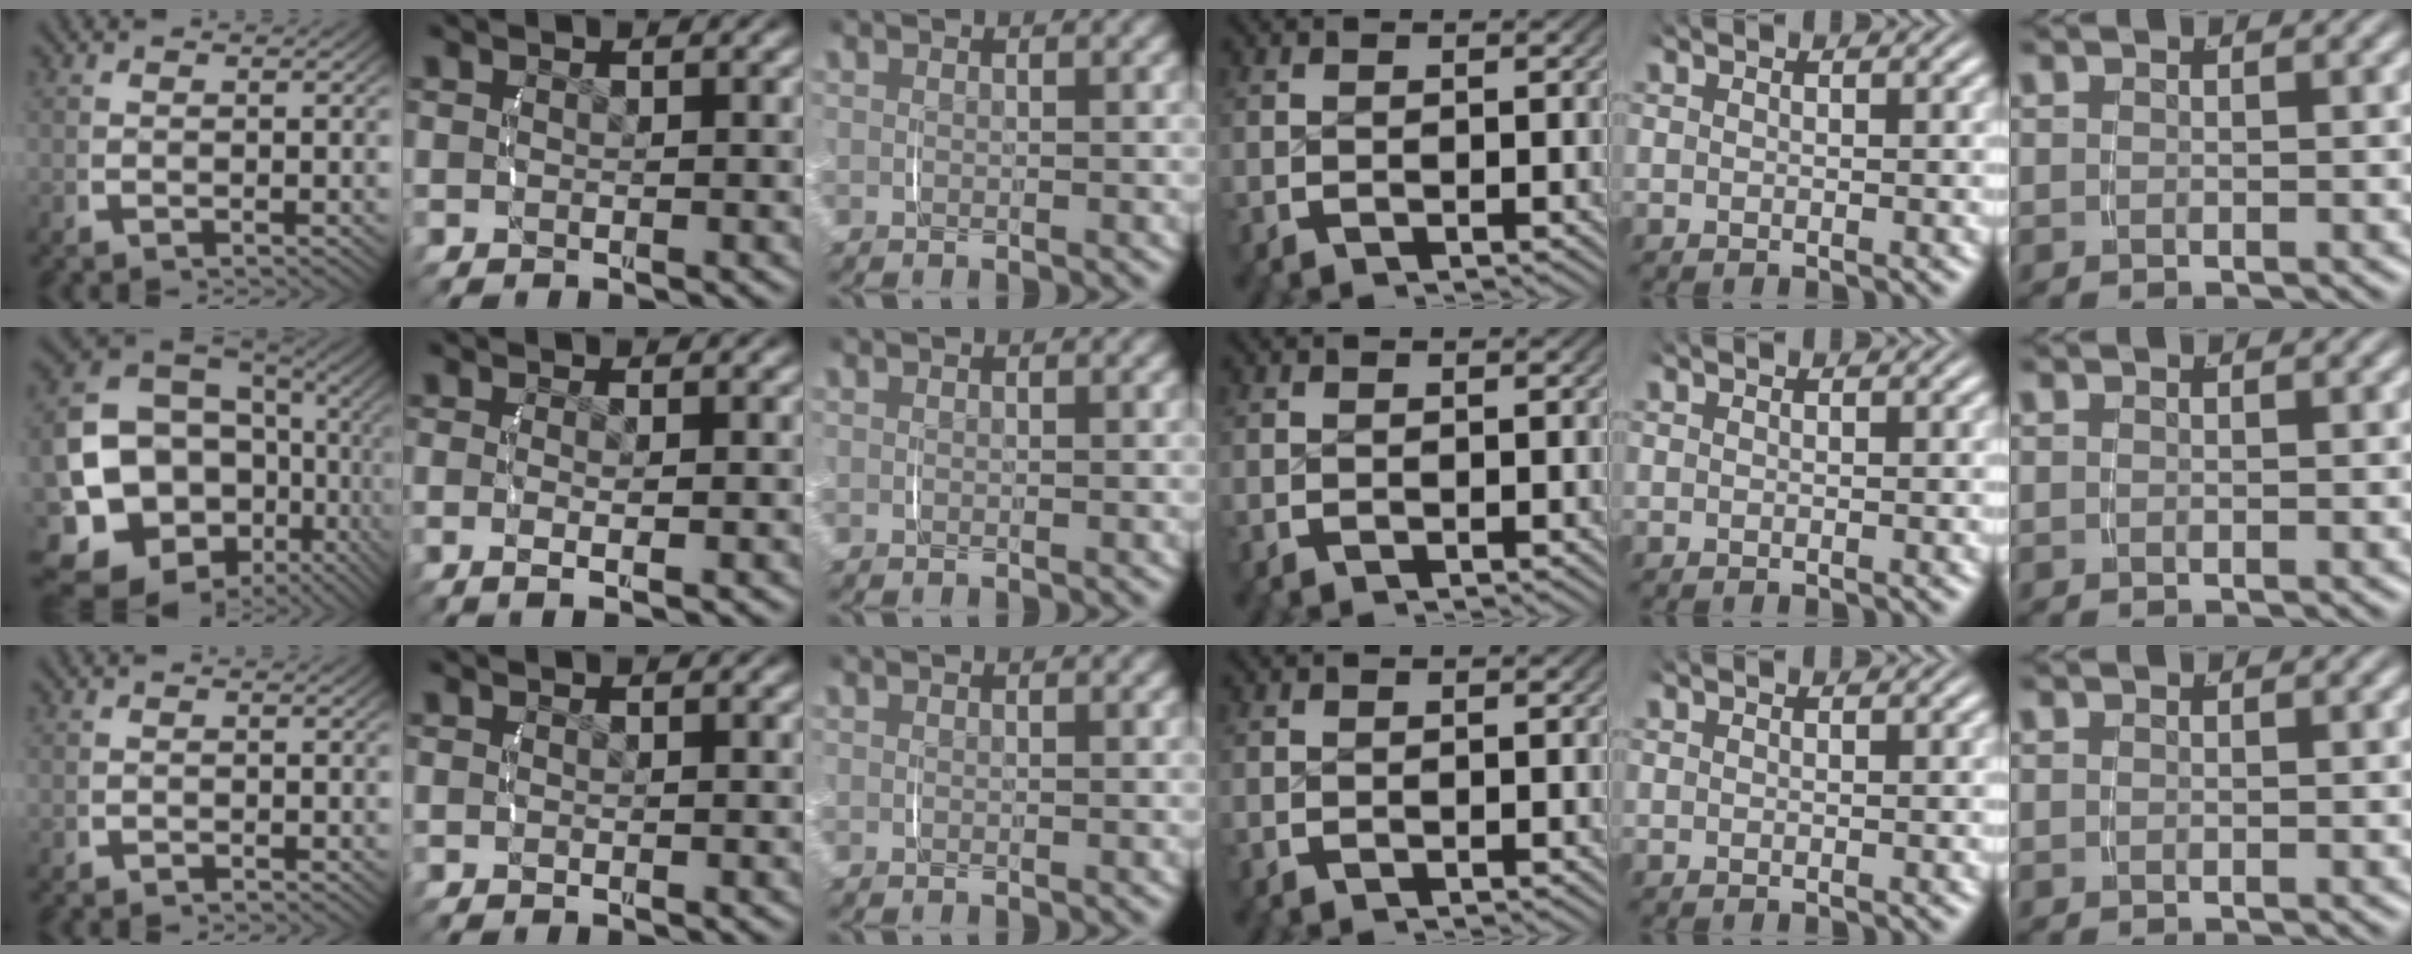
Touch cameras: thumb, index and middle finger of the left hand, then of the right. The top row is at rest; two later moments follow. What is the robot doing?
{"motion": "lift_and_place", "object": "napkin"}